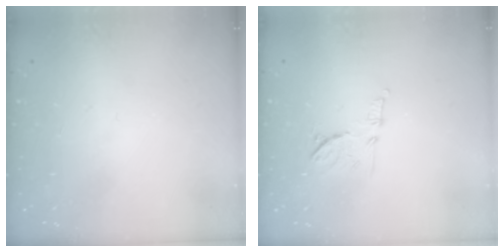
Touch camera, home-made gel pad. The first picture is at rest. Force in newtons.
{"total": 8.3, "press": 8.3, "slide": 1.1}